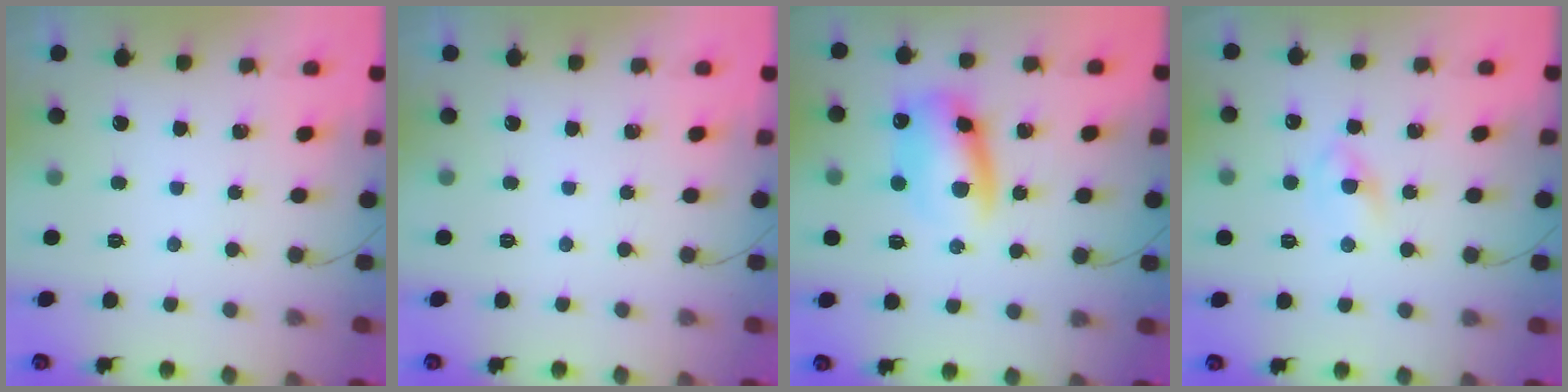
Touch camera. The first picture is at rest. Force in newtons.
{"total": 0.0}
{"total": 11.5, "press": 11.3, "slide": 1.7}
{"total": 2.7, "press": 2.5, "slide": 1.1}